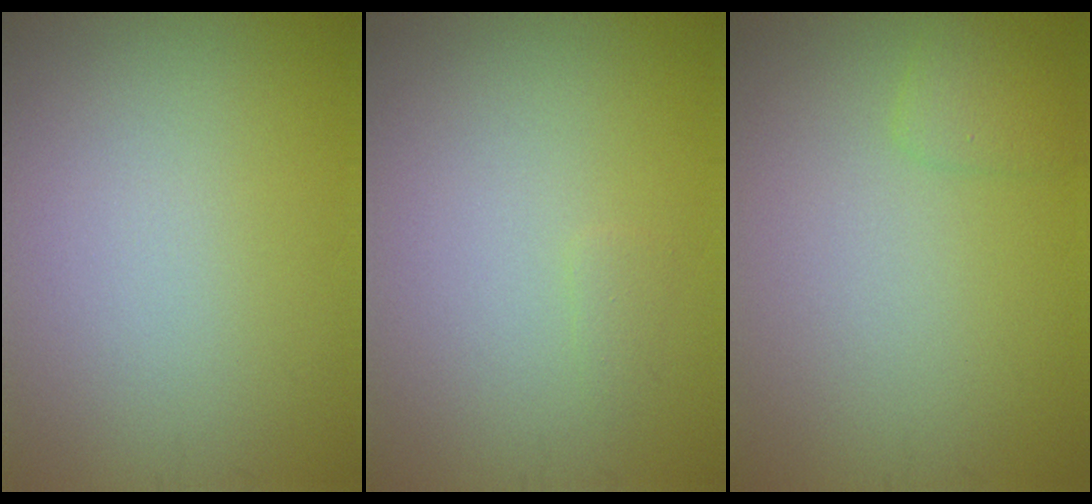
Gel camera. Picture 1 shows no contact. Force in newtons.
{"total": 0.6, "press": 0.5, "slide": 0.1}
{"total": 1.3, "press": 1.3, "slide": 0.1}